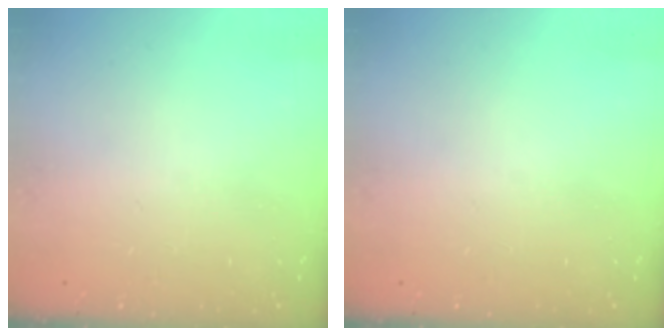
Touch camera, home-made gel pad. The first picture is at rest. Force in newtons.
{"total": 0.0}